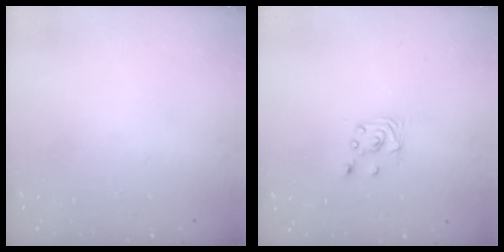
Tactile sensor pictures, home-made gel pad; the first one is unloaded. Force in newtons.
{"total": 2.5, "press": 2.5, "slide": 0.2}